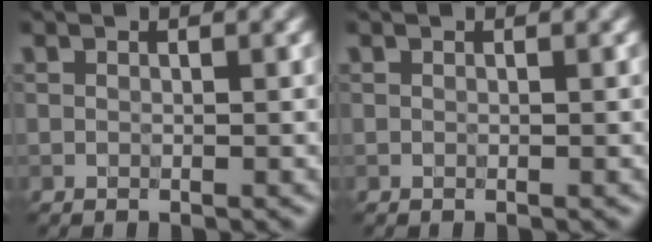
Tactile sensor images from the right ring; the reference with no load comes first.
{"total": 0.0}